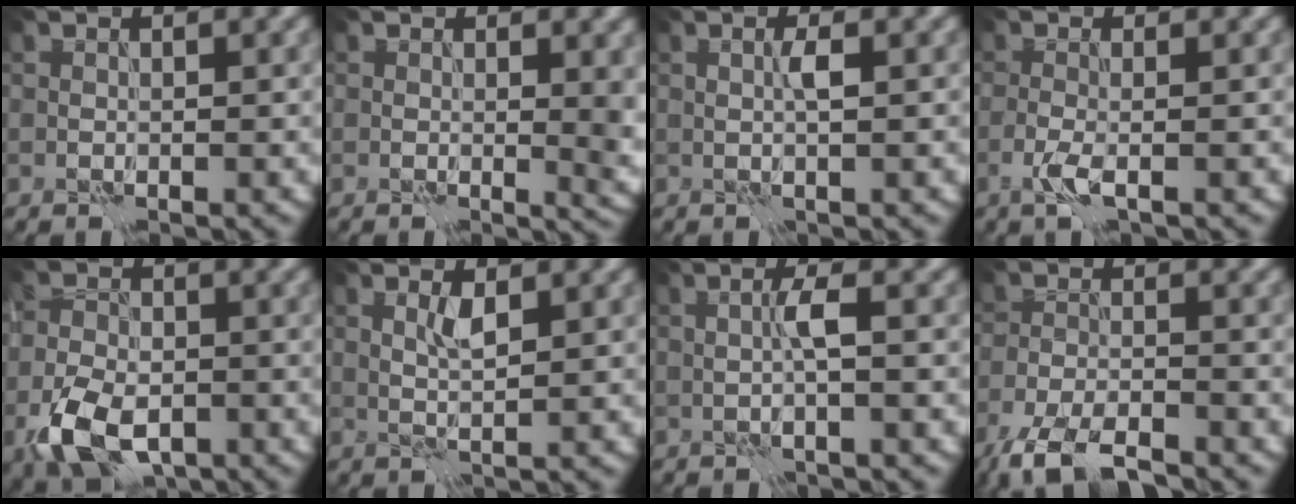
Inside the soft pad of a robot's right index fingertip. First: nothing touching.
{"total": 3.8, "force": [-0.1, 1.4, 3.6], "torque": [-0.036, -0.009, 0.003]}
{"total": 1.0, "force": [0.4, -0.6, 0.7], "torque": [-0.015, 0.001, 0.010]}
{"total": 1.7, "force": [-0.8, 0.0, 1.5], "torque": [-0.037, -0.001, -0.021]}
{"total": 7.3, "force": [-3.7, 4.0, 4.8], "torque": [-0.111, -0.016, -0.068]}
{"total": 1.4, "force": [0.9, -0.3, 1.0], "torque": [-0.025, -0.001, 0.020]}
{"total": 1.4, "force": [0.2, -0.6, 1.3], "torque": [-0.027, 0.004, 0.006]}
{"total": 6.0, "force": [-4.9, 1.1, 3.2], "torque": [-0.063, -0.010, -0.096]}